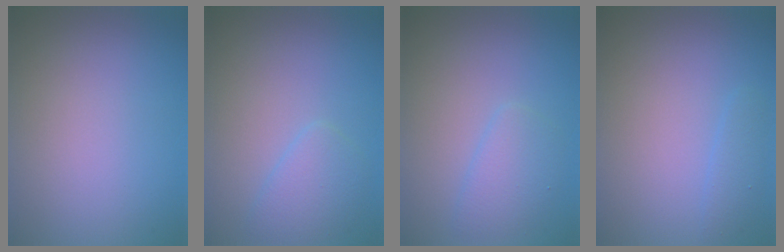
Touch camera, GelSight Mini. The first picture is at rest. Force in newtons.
{"total": 2.2, "press": 2.2, "slide": 0.1}
{"total": 2.2, "press": 2.2, "slide": 0.1}
{"total": 1.2, "press": 1.2, "slide": 0.1}